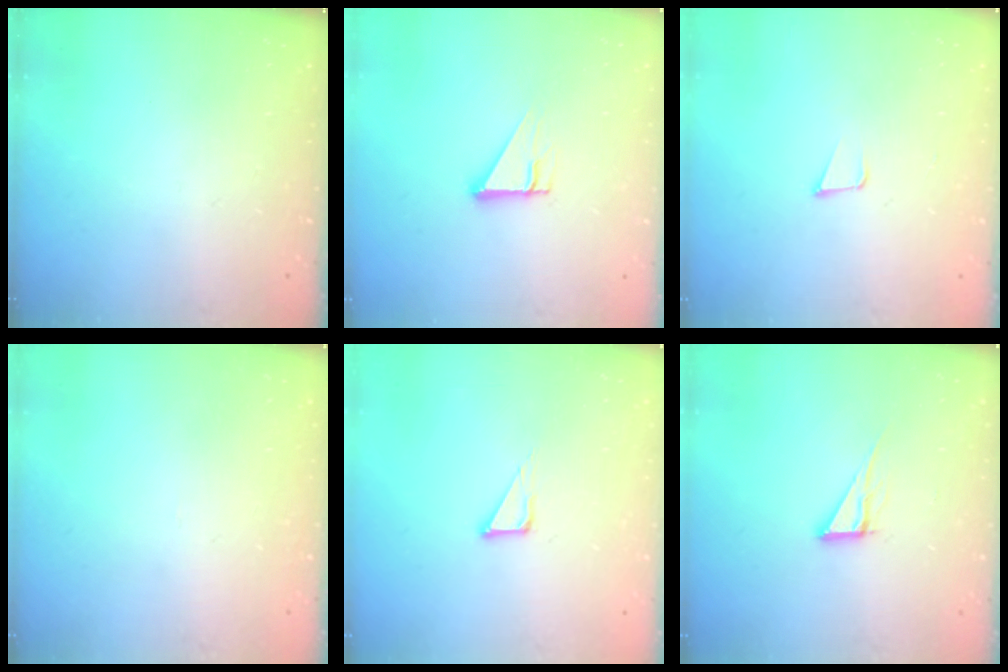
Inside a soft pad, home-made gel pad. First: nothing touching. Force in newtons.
{"total": 4.3, "press": 4.3, "slide": 0.4}
{"total": 3.4, "press": 2.2, "slide": 2.6}
{"total": 2.7, "press": 2.7, "slide": 0.3}
{"total": 3.6, "press": 3.6, "slide": 0.3}
{"total": 6.1, "press": 6.1, "slide": 0.3}